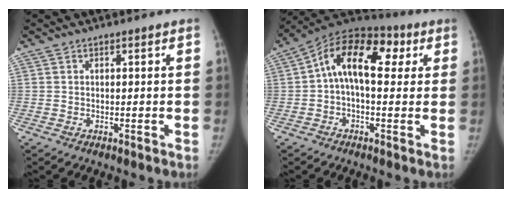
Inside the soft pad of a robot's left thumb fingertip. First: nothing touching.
{"total": 15.2, "force": [3.2, 8.5, 12.2], "torque": [-0.165, 0.042, 0.039]}